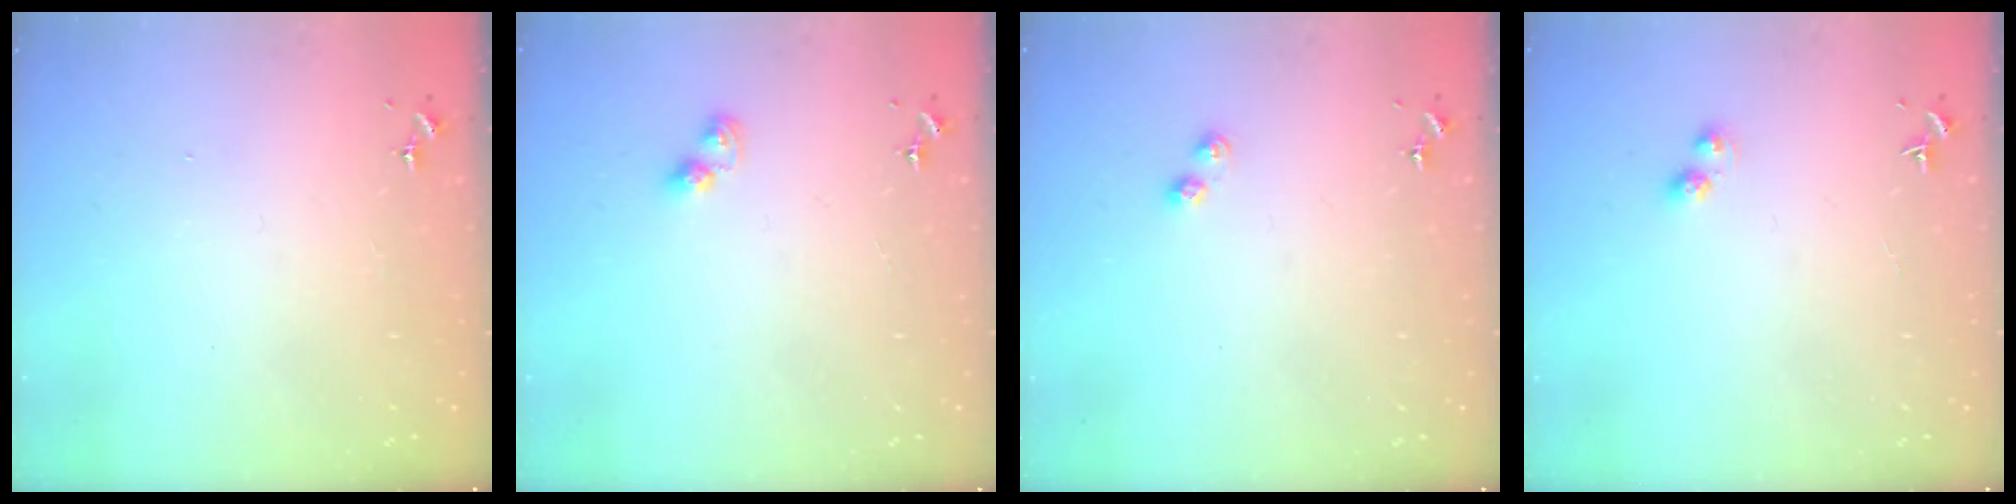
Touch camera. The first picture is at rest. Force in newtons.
{"total": 4.8, "press": 4.8, "slide": 0.4}
{"total": 3.4, "press": 3.4, "slide": 0.4}
{"total": 3.6, "press": 3.5, "slide": 0.5}